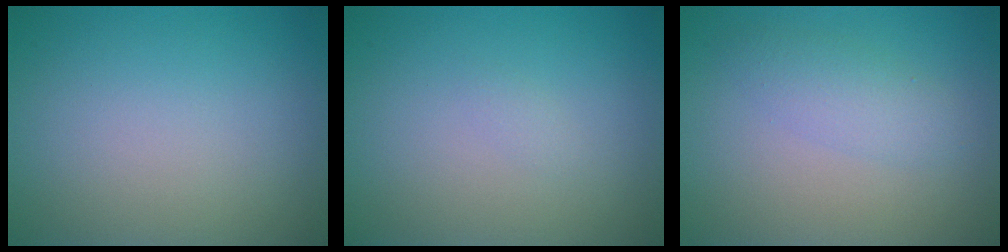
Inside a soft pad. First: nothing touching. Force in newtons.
{"total": 0.5, "press": 0.5, "slide": 0.0}
{"total": 2.2, "press": 2.2, "slide": 0.1}